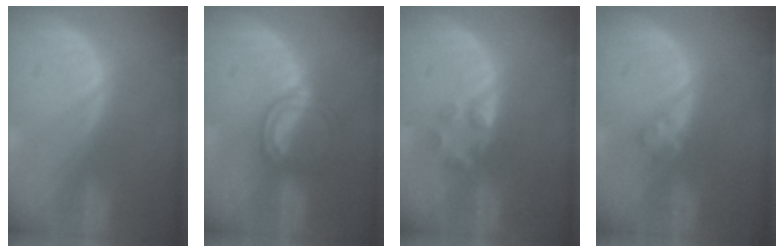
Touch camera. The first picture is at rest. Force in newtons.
{"total": 5.0, "press": 4.7, "slide": 1.7}
{"total": 2.6, "press": 2.6, "slide": 0.2}
{"total": 1.7, "press": 1.7, "slide": 0.3}